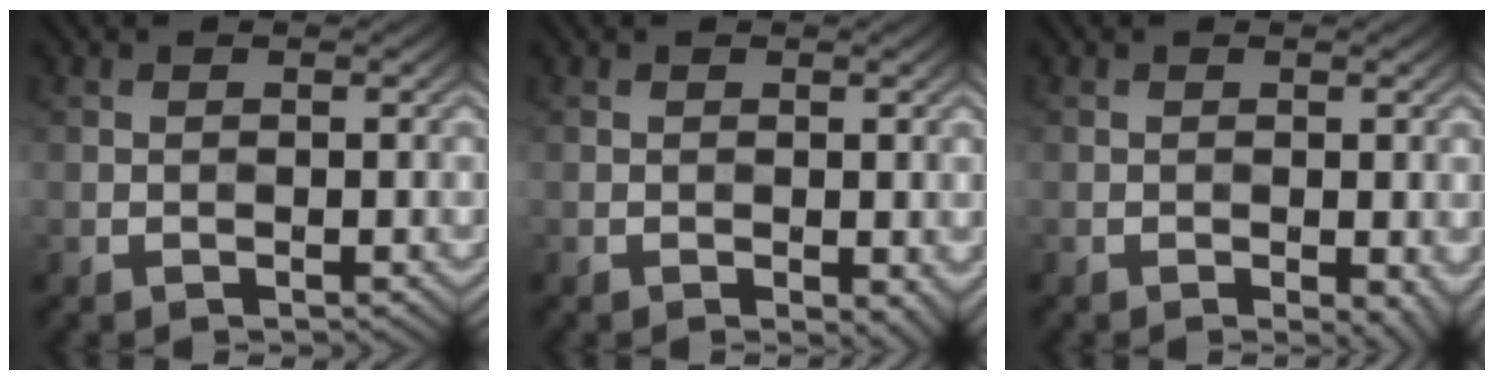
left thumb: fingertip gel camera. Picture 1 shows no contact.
{"total": 2.0, "force": [-0.7, 1.0, 1.6], "torque": [-0.021, -0.008, -0.006]}
{"total": 2.2, "force": [-0.8, 0.9, 1.9], "torque": [-0.022, -0.007, -0.007]}